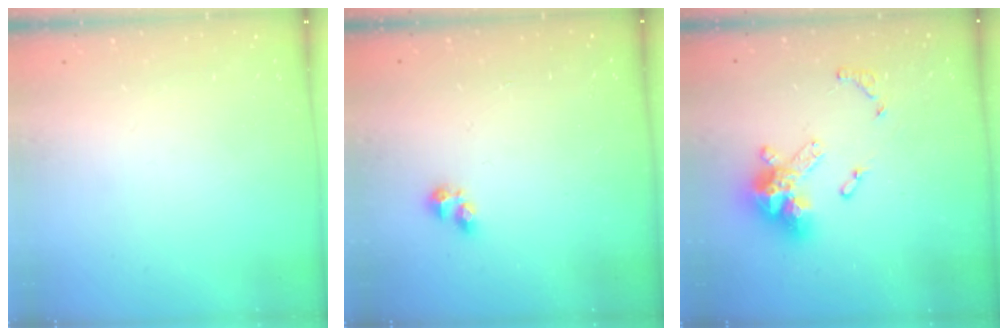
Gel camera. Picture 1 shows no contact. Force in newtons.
{"total": 2.8, "press": 2.7, "slide": 0.5}
{"total": 14.7, "press": 14.6, "slide": 1.6}